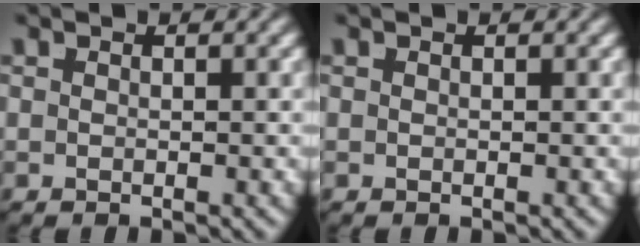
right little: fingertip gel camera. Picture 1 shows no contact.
{"total": 0.0}